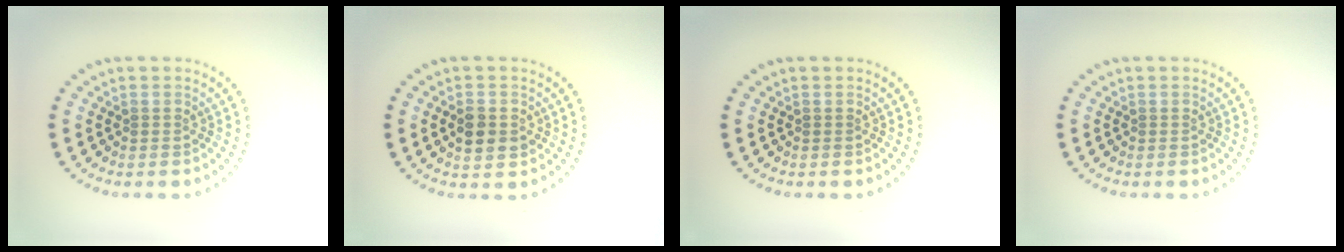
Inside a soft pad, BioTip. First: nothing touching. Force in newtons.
{"total": 2.9, "press": 2.9, "slide": 0.1}
{"total": 0.0}
{"total": 0.0}